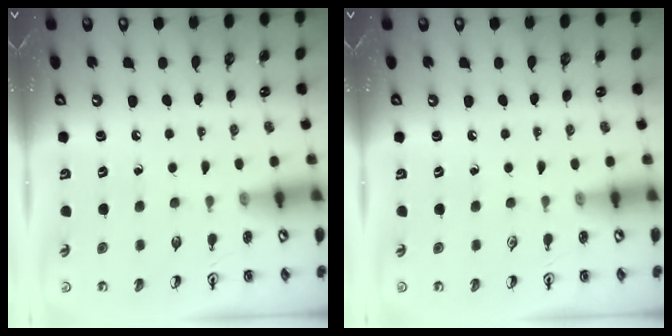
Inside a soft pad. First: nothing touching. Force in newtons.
{"total": 0.0}